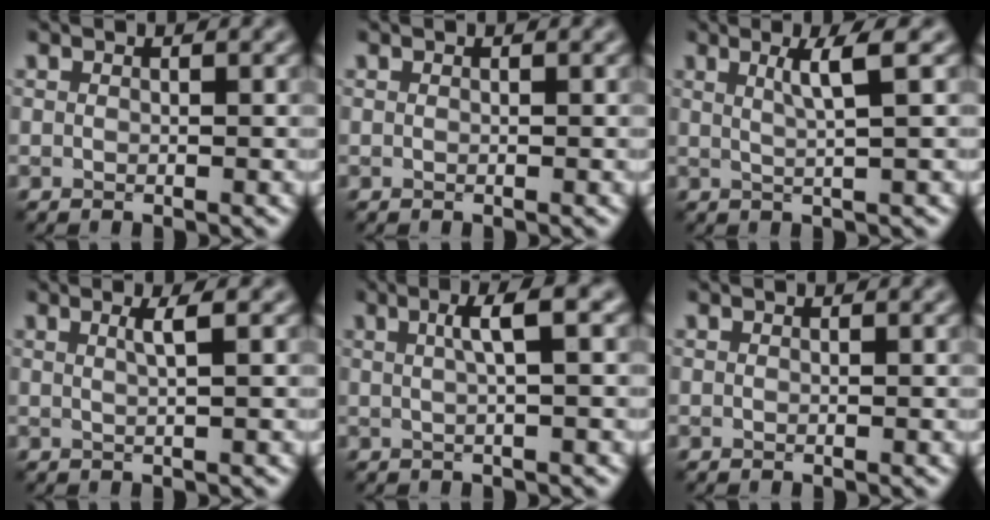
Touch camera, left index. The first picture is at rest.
{"total": 0.0}
{"total": 2.9, "force": [1.0, 0.4, 2.6], "torque": [-0.039, 0.005, 0.014]}
{"total": 1.8, "force": [0.6, 0.4, 1.7], "torque": [-0.024, 0.003, 0.004]}
{"total": 3.2, "force": [0.9, 0.5, 3.0], "torque": [-0.046, 0.014, 0.010]}
{"total": 0.0}